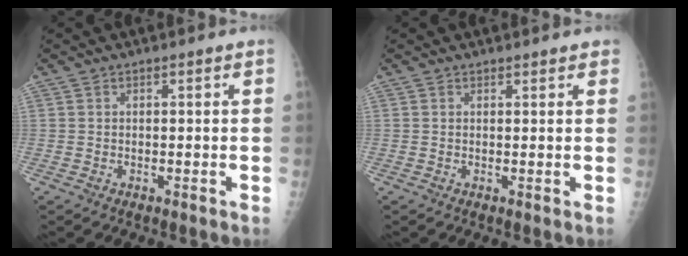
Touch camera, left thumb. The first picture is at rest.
{"total": 1.8, "force": [1.5, 0.7, 0.6], "torque": [0.008, -0.002, 0.015]}